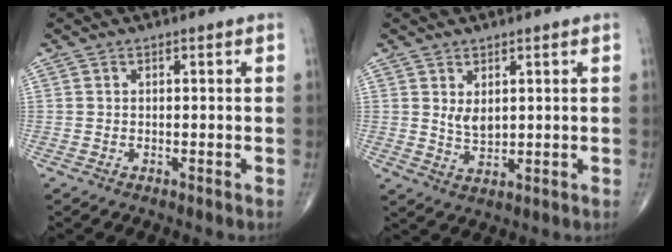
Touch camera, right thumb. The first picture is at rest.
{"total": 3.7, "force": [1.2, 2.0, 2.8], "torque": [-0.042, -0.017, 0.028]}